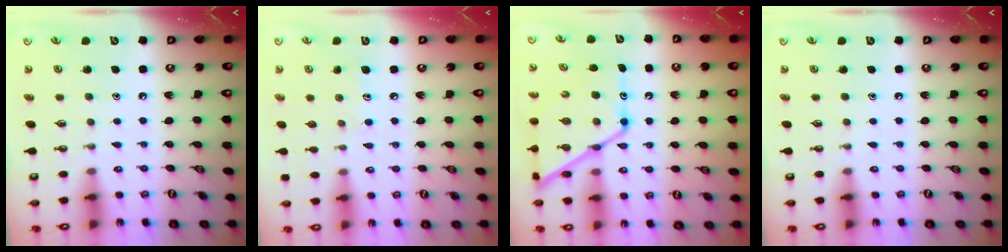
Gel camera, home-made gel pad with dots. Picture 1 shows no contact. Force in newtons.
{"total": 6.1, "press": 6.1, "slide": 0.3}
{"total": 17.5, "press": 17.4, "slide": 1.3}
{"total": 0.0}